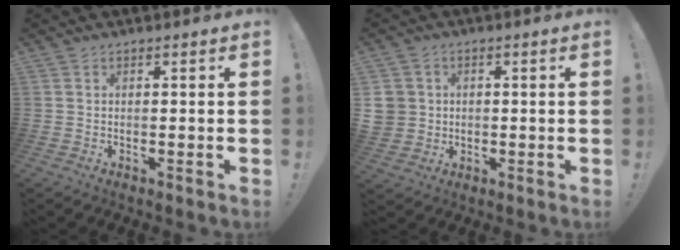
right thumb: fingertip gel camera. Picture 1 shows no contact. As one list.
[{"total": 5.6, "force": [0.5, 5.3, 1.6], "torque": [-0.037, 0.001, 0.014]}]